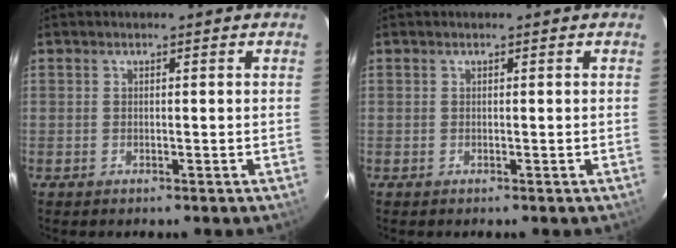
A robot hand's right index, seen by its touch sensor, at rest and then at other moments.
{"total": 0.0}